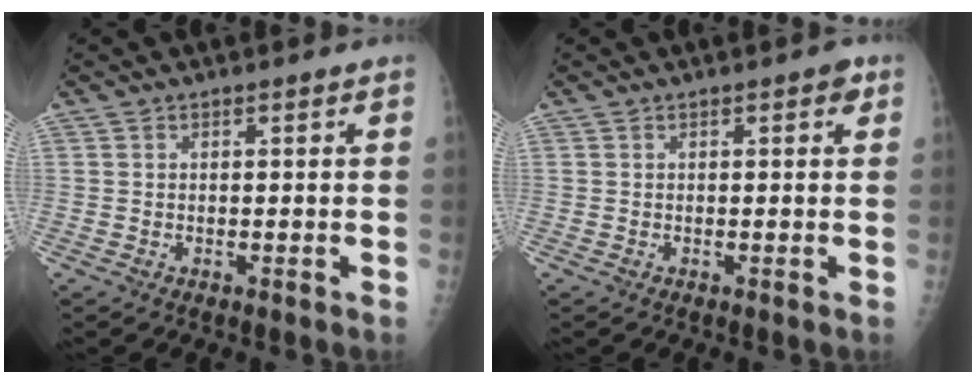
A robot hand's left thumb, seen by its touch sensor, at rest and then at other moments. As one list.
[{"total": 1.6, "force": [0.7, 0.8, 1.2], "torque": [-0.008, 0.001, 0.005]}]